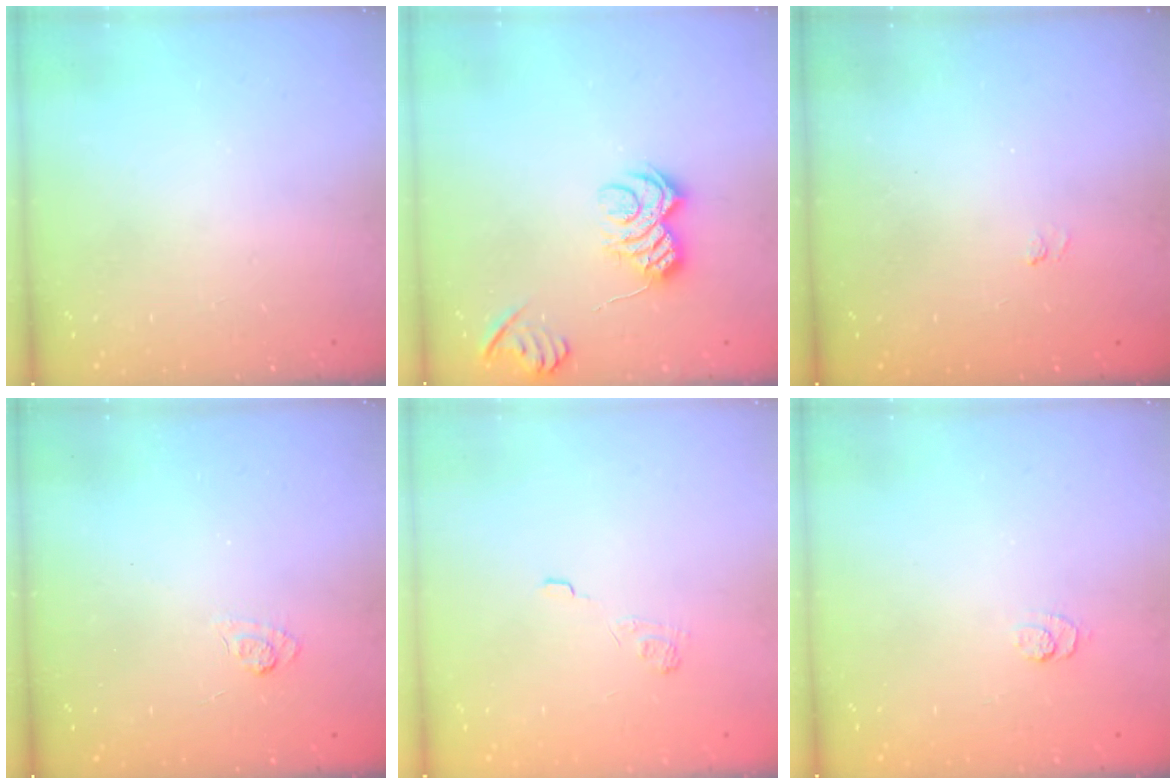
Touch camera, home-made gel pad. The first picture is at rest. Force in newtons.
{"total": 9.0, "press": 9.0, "slide": 0.7}
{"total": 1.0, "press": 0.2, "slide": 1.0}
{"total": 3.9, "press": 3.6, "slide": 1.5}
{"total": 2.3, "press": 1.9, "slide": 1.4}
{"total": 2.4, "press": 2.0, "slide": 1.4}